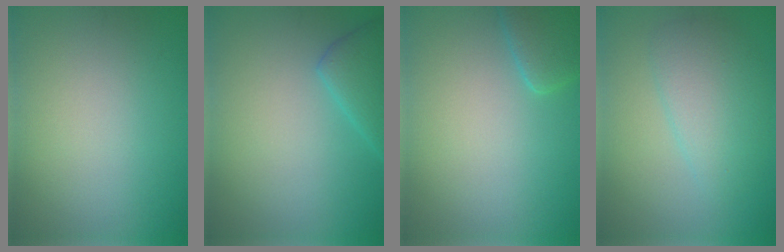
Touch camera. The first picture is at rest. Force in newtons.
{"total": 2.9, "press": 2.9, "slide": 0.2}
{"total": 2.5, "press": 2.5, "slide": 0.3}
{"total": 3.6, "press": 3.6, "slide": 0.0}